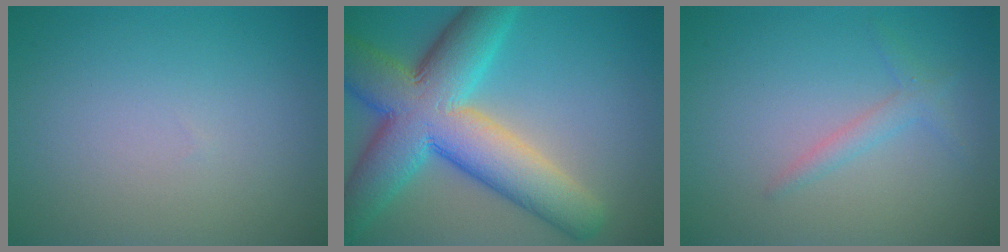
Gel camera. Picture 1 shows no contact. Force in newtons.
{"total": 12.0, "press": 11.9, "slide": 0.6}
{"total": 1.5, "press": 1.5, "slide": 0.1}